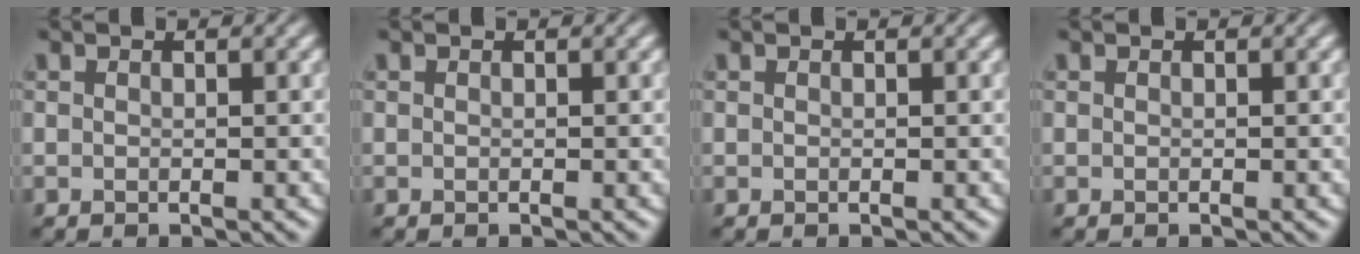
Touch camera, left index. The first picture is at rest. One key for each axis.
{"total": 0.0}
{"total": 0.0}
{"total": 0.0}